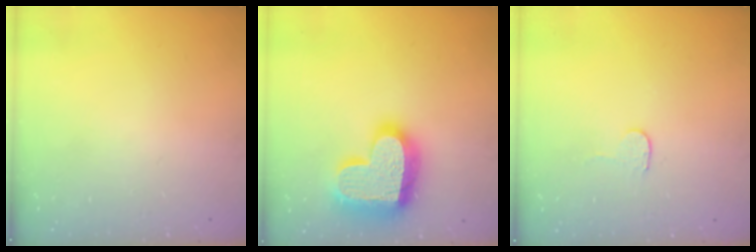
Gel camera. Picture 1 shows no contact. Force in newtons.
{"total": 21.5, "press": 21.5, "slide": 1.6}
{"total": 2.3, "press": 2.3, "slide": 0.2}